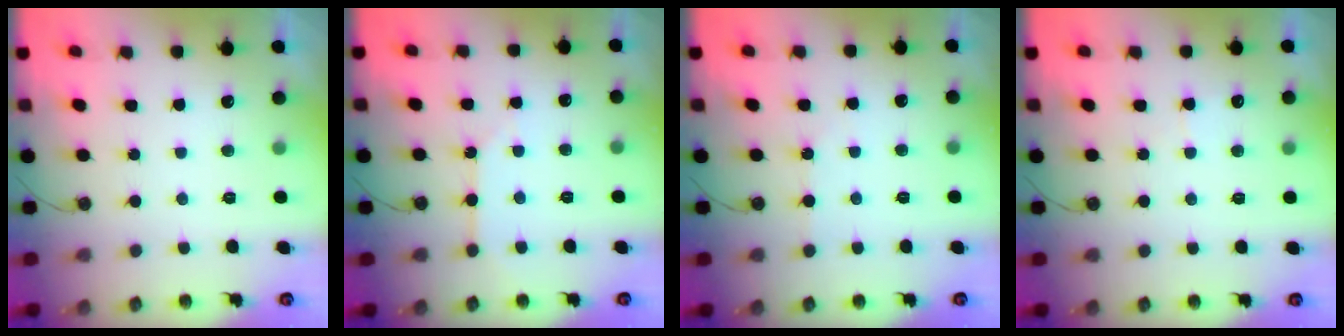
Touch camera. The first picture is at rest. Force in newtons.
{"total": 2.5, "press": 2.5, "slide": 0.4}
{"total": 1.5, "press": 1.5, "slide": 0.3}
{"total": 4.5, "press": 4.5, "slide": 0.6}